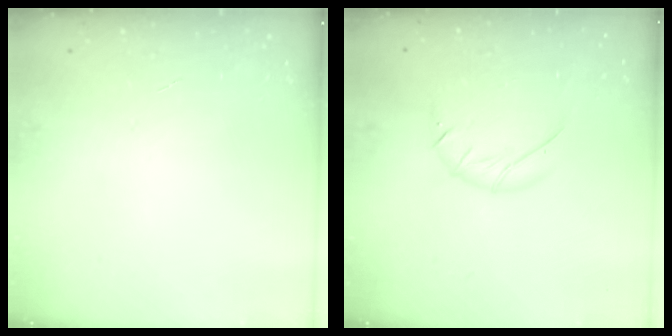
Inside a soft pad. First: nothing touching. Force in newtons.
{"total": 8.6, "press": 8.6, "slide": 0.7}